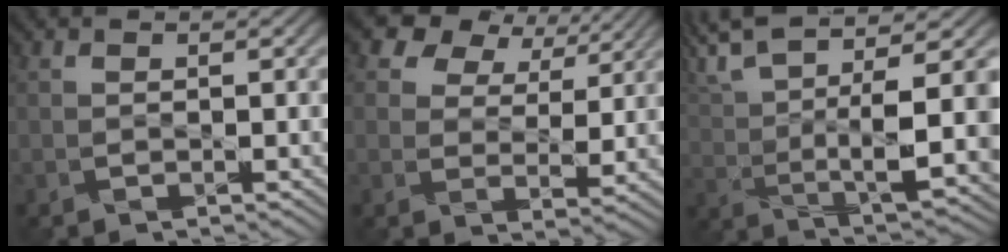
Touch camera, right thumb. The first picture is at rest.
{"total": 8.9, "force": [6.3, 5.0, 3.9], "torque": [-0.082, 0.009, 0.110]}
{"total": 13.9, "force": [6.1, 3.3, 12.1], "torque": [-0.260, 0.026, 0.122]}